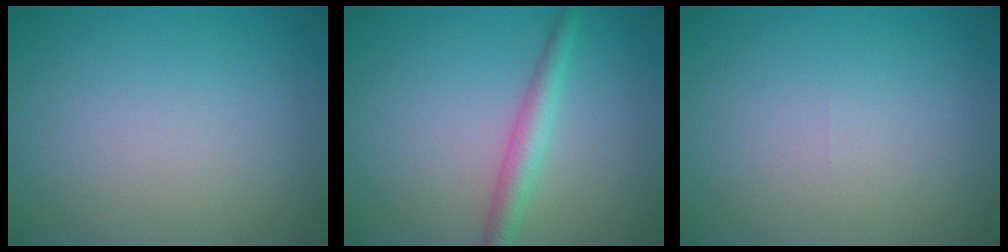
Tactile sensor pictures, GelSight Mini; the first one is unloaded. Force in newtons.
{"total": 2.6, "press": 2.6, "slide": 0.1}
{"total": 0.0}